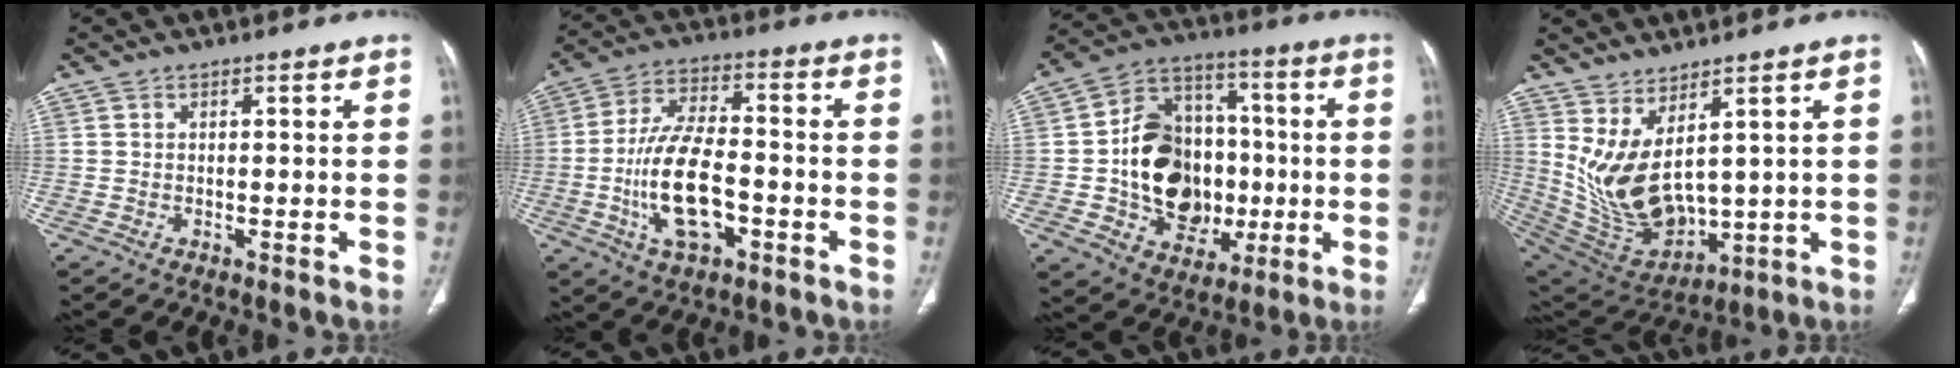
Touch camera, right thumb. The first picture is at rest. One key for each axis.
{"total": 14.4, "fx": -3.7, "fy": 6.9, "fz": 12.1, "tx": -0.230, "ty": 0.022, "tz": -0.066}
{"total": 20.1, "fx": -2.1, "fy": 15.6, "fz": 12.5, "tx": -0.159, "ty": 0.029, "tz": -0.023}
{"total": 13.4, "fx": 4.5, "fy": 6.1, "fz": 11.0, "tx": -0.204, "ty": -0.043, "tz": 0.123}